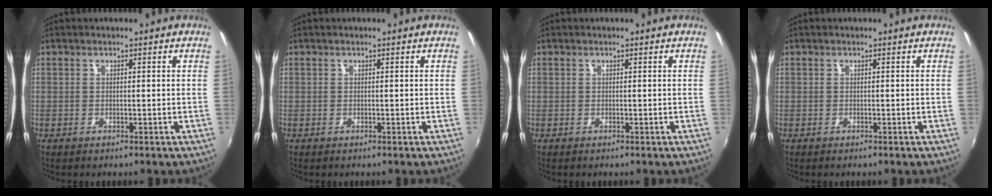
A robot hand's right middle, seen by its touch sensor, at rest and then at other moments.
{"total": 0.0}
{"total": 0.0}
{"total": 0.0}